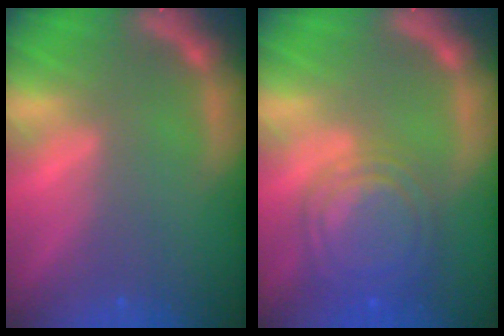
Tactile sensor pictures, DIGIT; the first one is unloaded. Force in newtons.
{"total": 8.5}